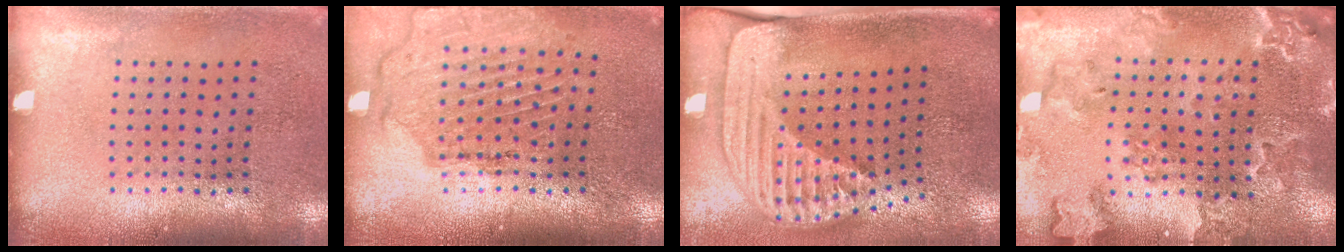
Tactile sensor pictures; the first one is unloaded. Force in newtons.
{"total": 1.6, "press": 1.6, "slide": 0.3}
{"total": 2.5, "press": 1.8, "slide": 1.8}
{"total": 1.9, "press": 1.9, "slide": 0.3}